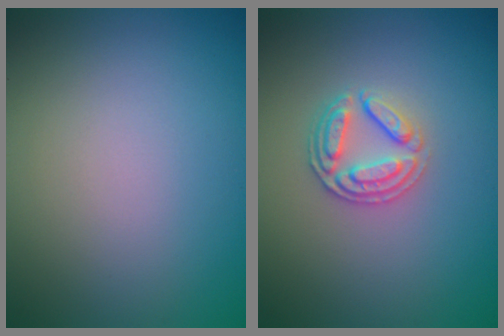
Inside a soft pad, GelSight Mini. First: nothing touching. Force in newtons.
{"total": 2.7, "press": 2.5, "slide": 0.8}